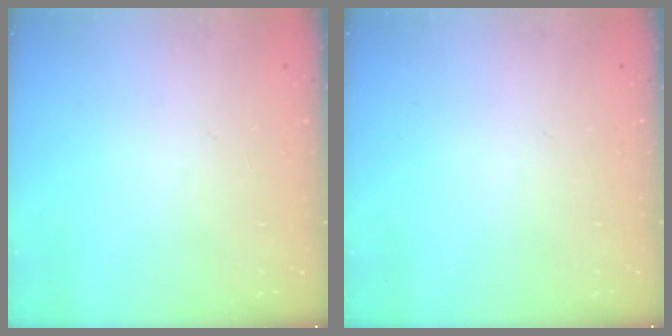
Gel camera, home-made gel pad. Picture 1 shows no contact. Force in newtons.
{"total": 0.0}